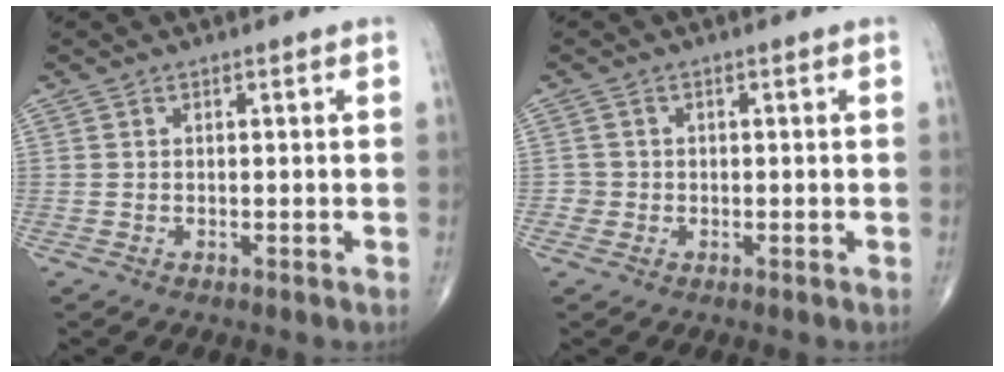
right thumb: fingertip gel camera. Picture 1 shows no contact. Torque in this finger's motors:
{"motor_torque": [0.36, 0.22, 0.07, 0.20, -0.02]}